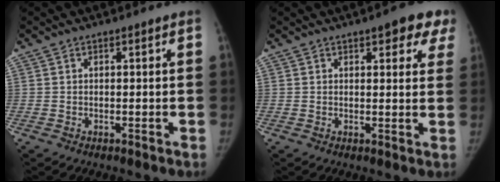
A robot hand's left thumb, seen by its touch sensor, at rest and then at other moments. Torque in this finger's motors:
{"motor_torque": [-0.04, 0.16, 0.12, 0.12, -0.03]}